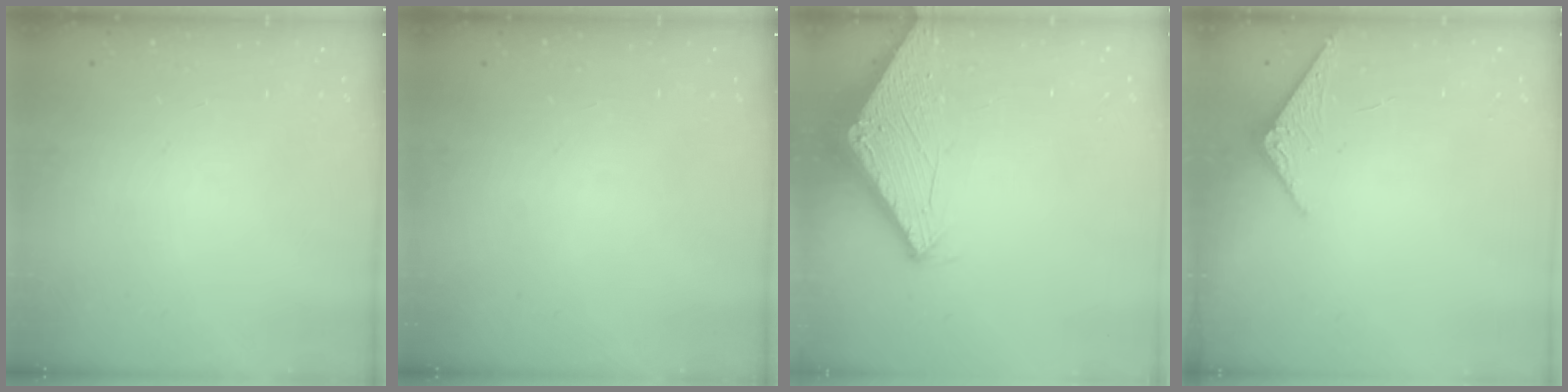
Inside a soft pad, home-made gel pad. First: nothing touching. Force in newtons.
{"total": 0.0}
{"total": 3.0, "press": 3.0, "slide": 0.2}
{"total": 2.4, "press": 2.4, "slide": 0.3}